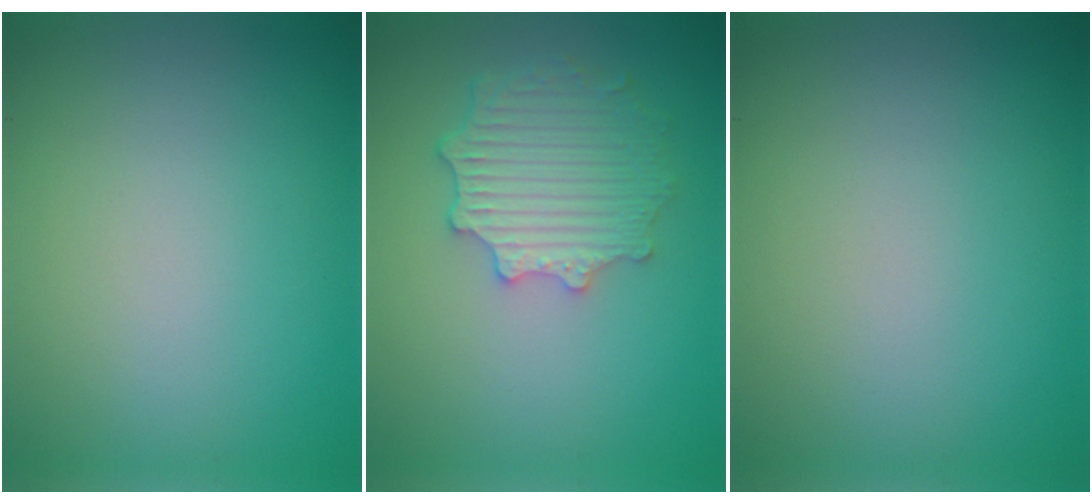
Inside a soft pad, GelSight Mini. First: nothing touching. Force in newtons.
{"total": 4.7, "press": 3.9, "slide": 2.7}
{"total": 0.0}